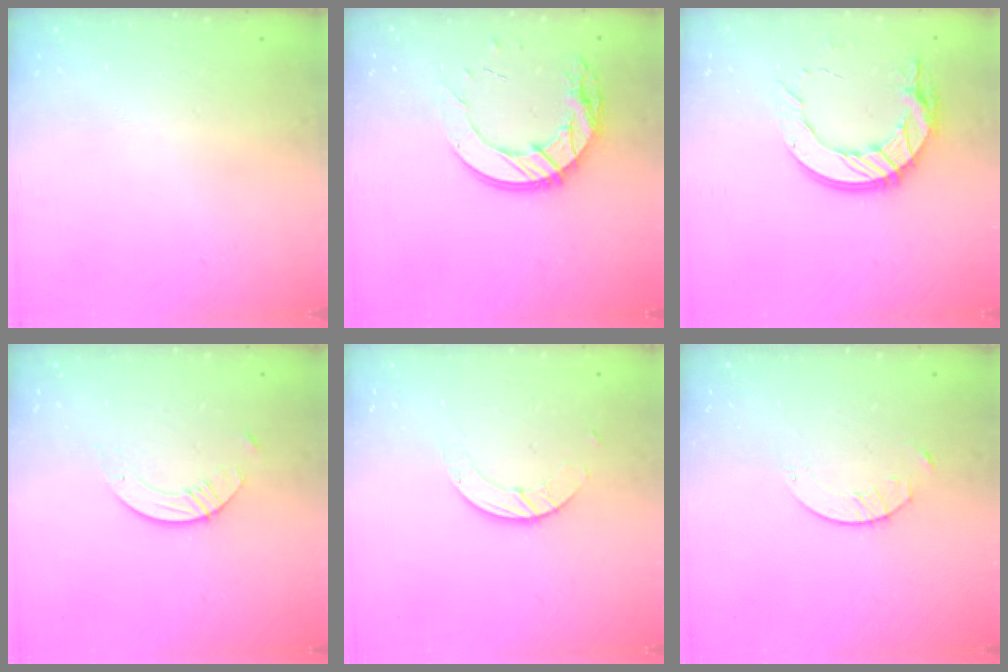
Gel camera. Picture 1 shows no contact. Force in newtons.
{"total": 14.7, "press": 14.6, "slide": 1.3}
{"total": 14.6, "press": 14.5, "slide": 0.9}
{"total": 5.4, "press": 5.4, "slide": 0.5}
{"total": 3.6, "press": 3.6, "slide": 0.2}
{"total": 1.6, "press": 1.6, "slide": 0.2}